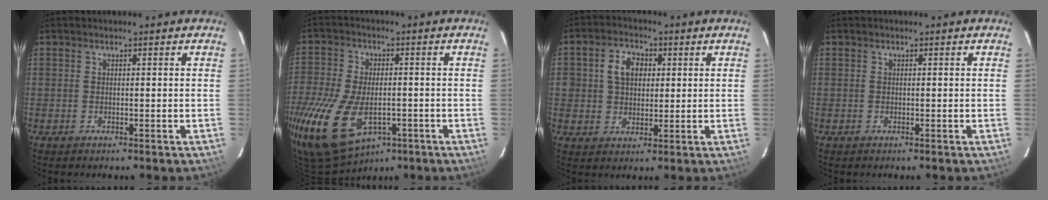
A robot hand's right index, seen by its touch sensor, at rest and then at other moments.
{"total": 19.0, "force": [-7.6, 10.9, 13.6], "torque": [-0.310, -0.045, -0.123]}
{"total": 6.2, "force": [1.4, 4.9, 3.5], "torque": [-0.063, 0.020, 0.027]}
{"total": 0.0}